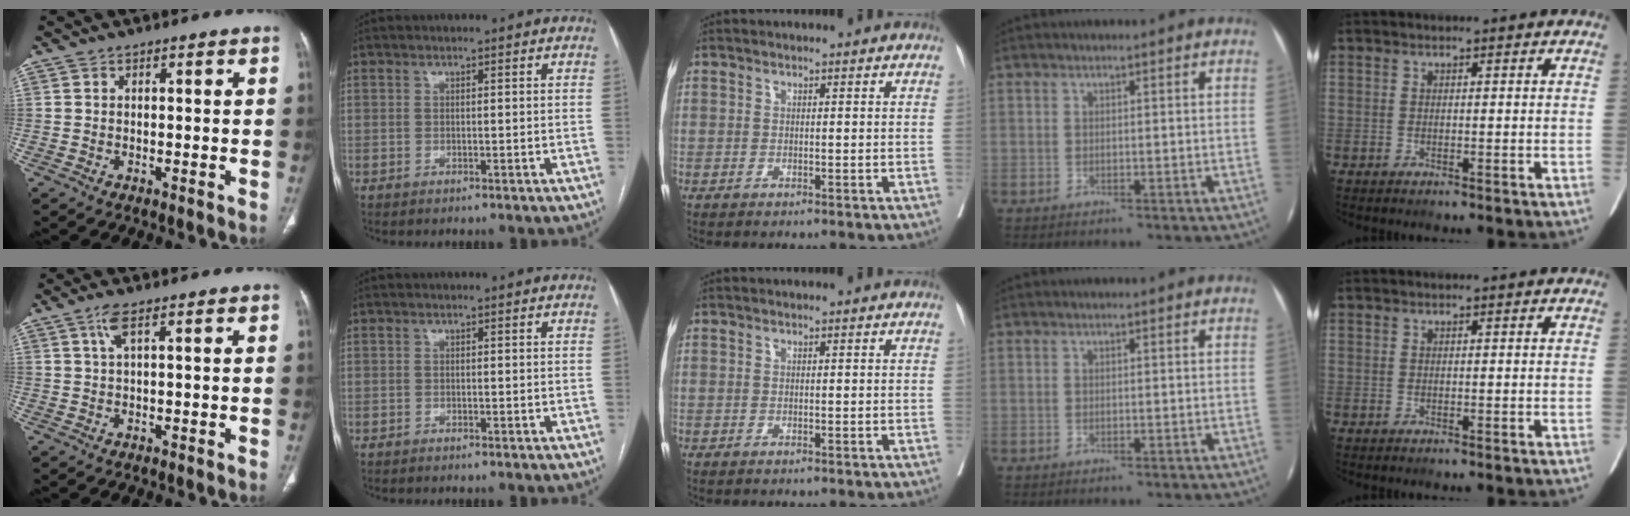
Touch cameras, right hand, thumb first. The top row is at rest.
{"thumb": {"total": 2.2, "force": [0.8, 0.3, 2.0], "torque": [-0.055, 0.010, 0.021]}, "index": {"total": 0.7, "force": [-0.6, 0.2, 0.1], "torque": [-0.005, 0.000, -0.013]}}